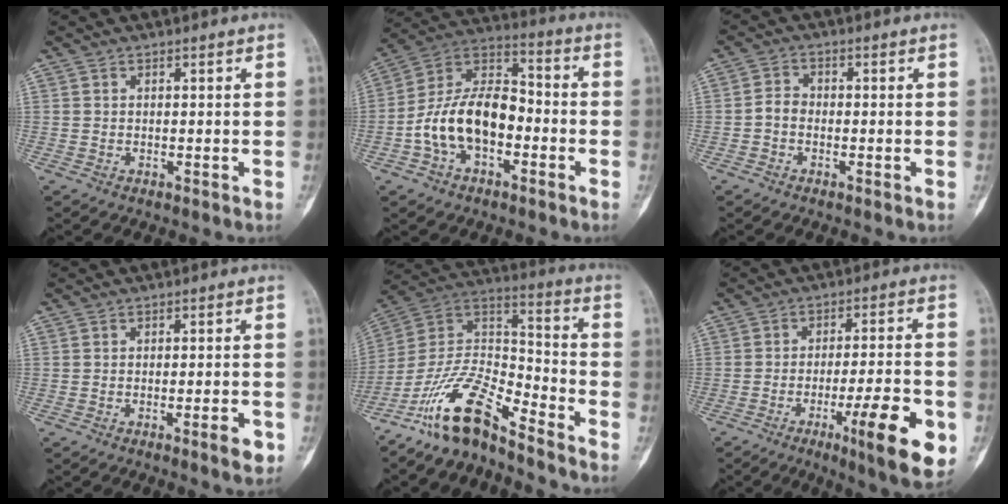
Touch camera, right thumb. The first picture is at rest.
{"total": 15.5, "force": [-4.0, 9.4, 11.7], "torque": [-0.199, 0.052, -0.076]}
{"total": 2.8, "force": [-0.9, 2.2, 1.5], "torque": [-0.021, 0.009, -0.026]}
{"total": 4.0, "force": [-1.9, 0.8, 3.4], "torque": [-0.048, 0.006, -0.025]}
{"total": 15.6, "force": [-11.9, 4.6, 8.9], "torque": [-0.163, 0.093, -0.228]}
{"total": 15.4, "force": [-6.0, 2.7, 13.9], "torque": [-0.199, 0.007, -0.084]}